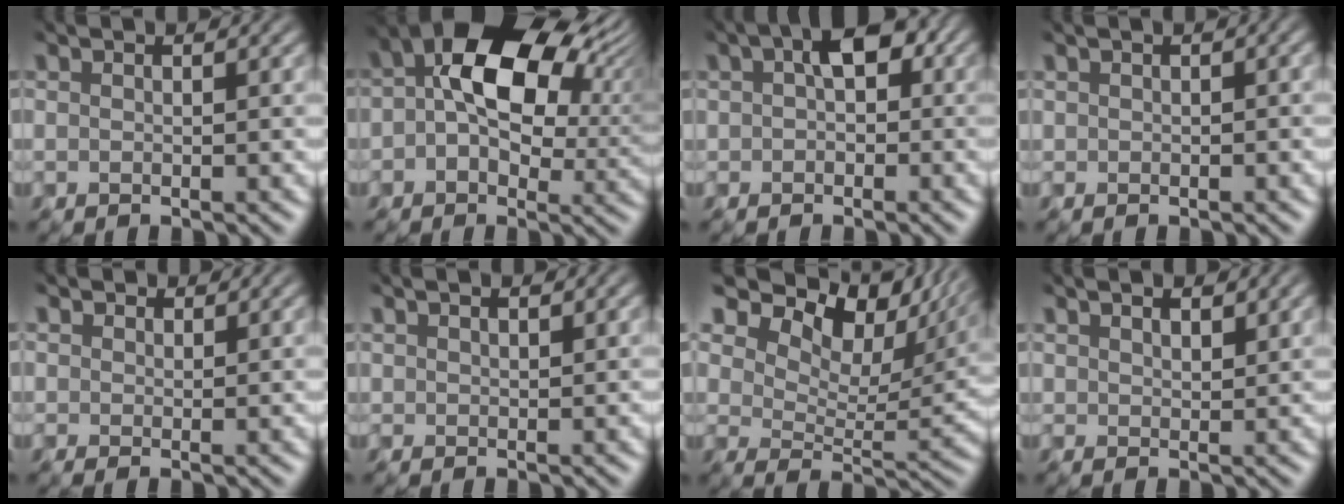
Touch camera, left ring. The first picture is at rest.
{"total": 14.0, "force": [4.8, 8.2, 10.3], "torque": [-0.153, 0.017, 0.074]}
{"total": 3.5, "force": [0.7, 2.1, 2.7], "torque": [-0.030, 0.012, -0.001]}
{"total": 0.9, "force": [0.2, 0.5, 0.8], "torque": [-0.009, 0.006, 0.004]}
{"total": 1.1, "force": [0.7, 0.7, 0.4], "torque": [-0.004, 0.001, 0.010]}
{"total": 0.9, "force": [0.8, 0.2, 0.4], "torque": [-0.009, 0.001, 0.016]}
{"total": 13.0, "force": [8.9, 6.4, 6.9], "torque": [-0.113, 0.011, 0.125]}
{"total": 1.7, "force": [1.4, 0.5, 0.8], "torque": [-0.014, -0.001, 0.028]}